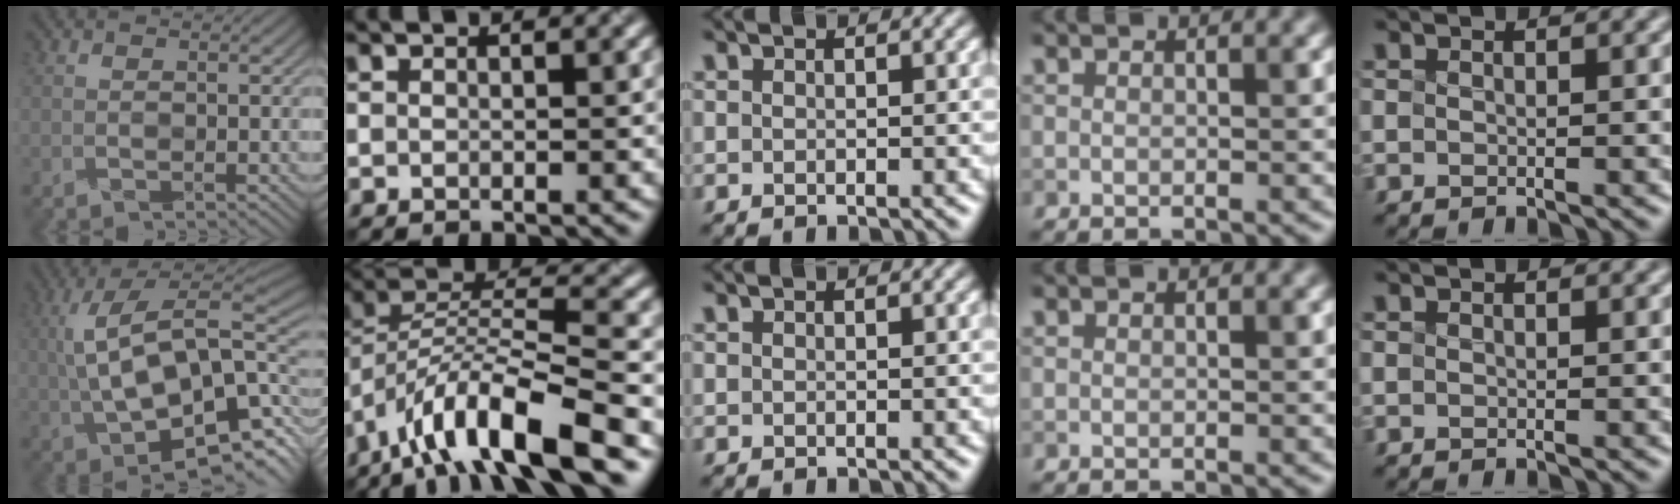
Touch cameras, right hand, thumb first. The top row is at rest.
{"thumb": {"total": 17.1, "force": [-0.1, 8.1, 15.0], "torque": [-0.246, 0.005, 0.003]}, "index": {"total": 11.2, "force": [-7.1, 2.9, 8.2], "torque": [-0.141, 0.011, -0.139]}}